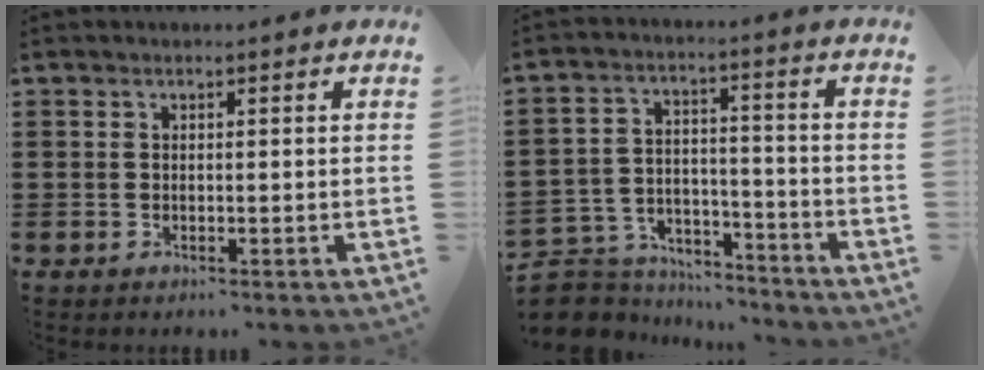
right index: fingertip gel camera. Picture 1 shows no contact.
{"total": 5.8, "force": [-5.4, 2.1, 0.4], "torque": [-0.032, 0.007, -0.114]}